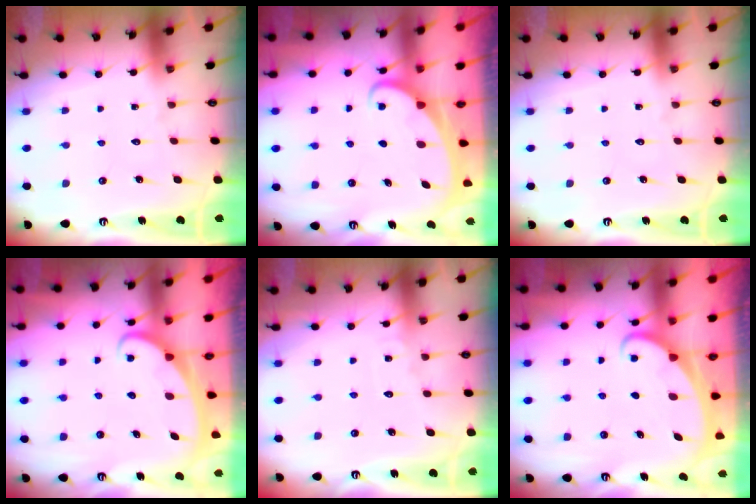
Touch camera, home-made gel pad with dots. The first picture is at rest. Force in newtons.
{"total": 1.9, "press": 1.9, "slide": 0.1}
{"total": 0.0}
{"total": 2.4, "press": 2.4, "slide": 0.3}
{"total": 3.5, "press": 3.5, "slide": 0.4}
{"total": 2.0, "press": 2.0, "slide": 0.3}